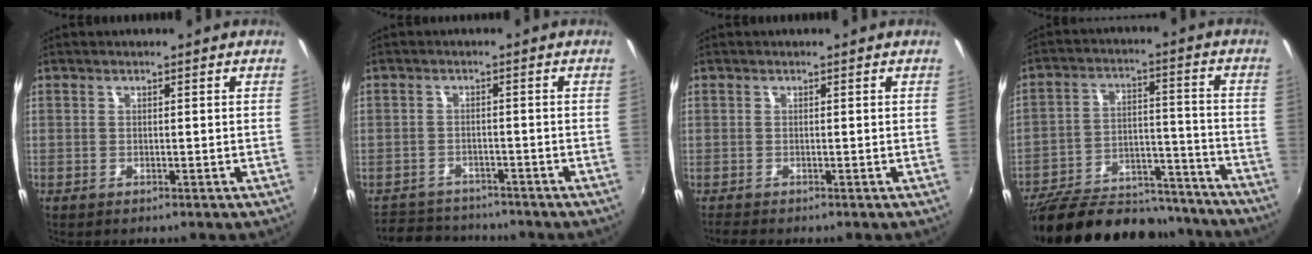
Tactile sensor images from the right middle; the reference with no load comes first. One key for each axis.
{"total": 6.1, "fx": -5.4, "fy": 2.9, "fz": 0.4, "tx": -0.023, "ty": 0.020, "tz": -0.088}
{"total": 1.2, "fx": -1.1, "fy": 0.5, "fz": 0.1, "tx": -0.007, "ty": -0.003, "tz": -0.024}
{"total": 22.8, "fx": -19.5, "fy": 9.2, "fz": 7.2, "tx": -0.152, "ty": 0.044, "tz": -0.269}